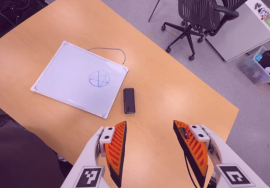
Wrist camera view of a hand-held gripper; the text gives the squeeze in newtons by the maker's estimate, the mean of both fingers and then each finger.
{"total": 0.0}